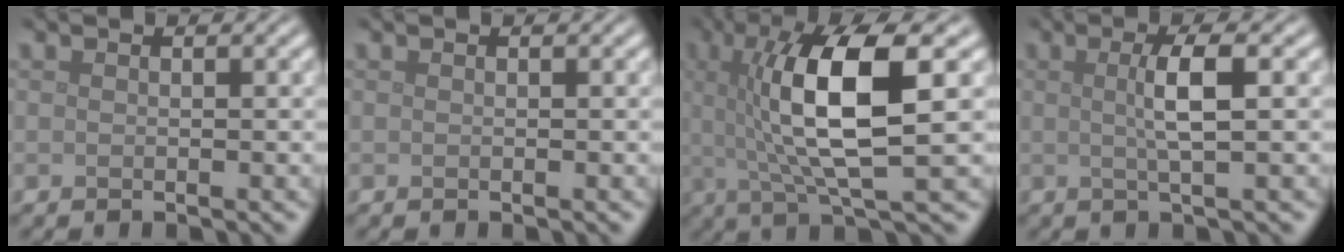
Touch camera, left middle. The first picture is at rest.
{"total": 0.0}
{"total": 9.3, "force": [1.4, 2.3, 9.0], "torque": [-0.148, 0.001, 0.028]}
{"total": 3.4, "force": [0.4, 0.6, 3.3], "torque": [-0.056, 0.005, 0.002]}